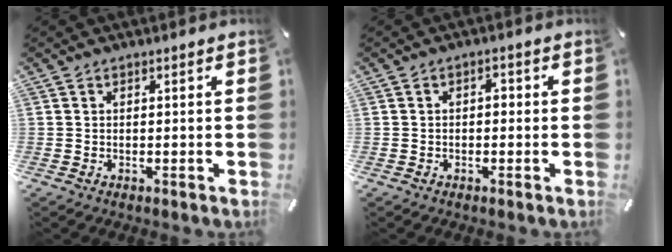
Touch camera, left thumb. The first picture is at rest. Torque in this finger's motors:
{"motor_torque": [0.24, 0.42, 0.13, -0.04, 0.00]}